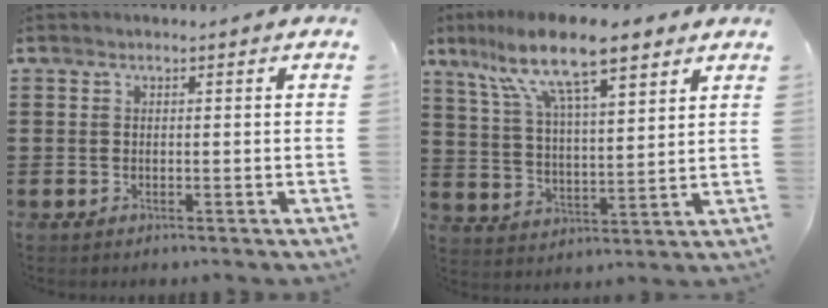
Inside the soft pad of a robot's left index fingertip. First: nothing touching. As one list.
[{"total": 12.8, "force": [9.0, 2.9, 8.6], "torque": [-0.183, -0.019, 0.154]}]